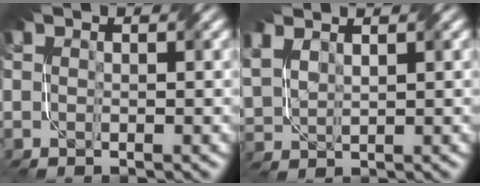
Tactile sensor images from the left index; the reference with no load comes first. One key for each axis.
{"total": 3.4, "fx": 2.5, "fy": 1.7, "fz": 1.7, "tx": -0.053, "ty": 0.008, "tz": 0.057}